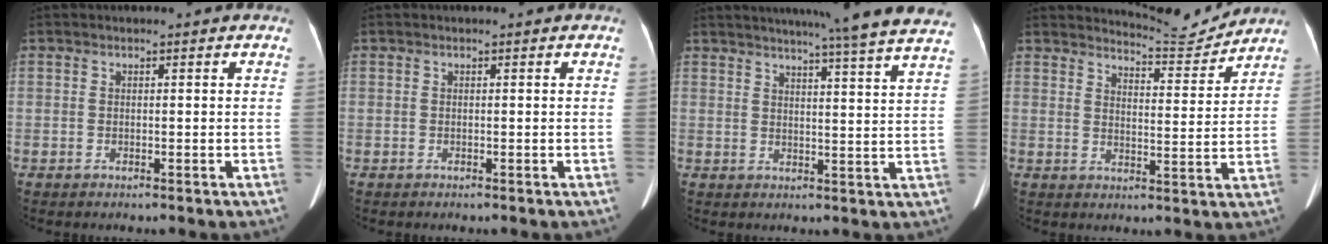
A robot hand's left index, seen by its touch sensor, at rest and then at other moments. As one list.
[{"total": 0.0}, {"total": 21.2, "force": [18.9, -1.5, 9.5], "torque": [-0.140, -0.039, 0.225]}, {"total": 7.0, "force": [7.0, -0.3, -0.7], "torque": [-0.002, -0.020, 0.101]}]